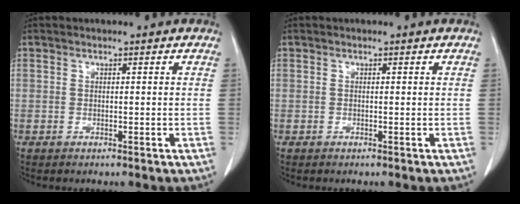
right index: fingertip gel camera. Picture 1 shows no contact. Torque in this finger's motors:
{"motor_torque": [-0.08, -0.07, -0.01, -0.01]}